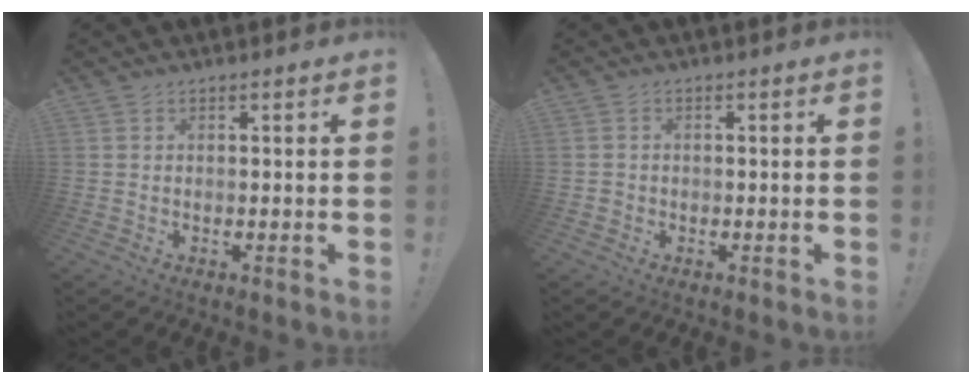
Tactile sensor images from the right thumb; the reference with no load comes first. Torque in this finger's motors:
{"motor_torque": [-0.10, 0.01, -0.04, 0.10, 0.07]}